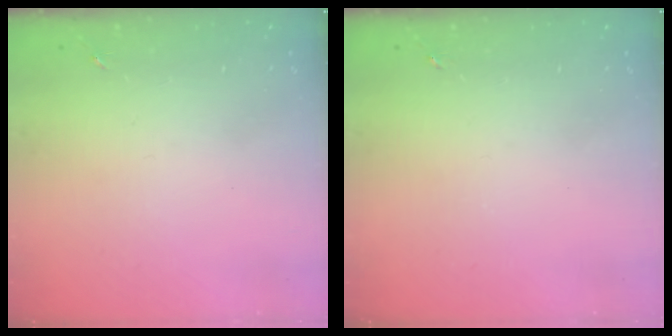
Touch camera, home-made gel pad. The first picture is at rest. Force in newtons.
{"total": 0.0}